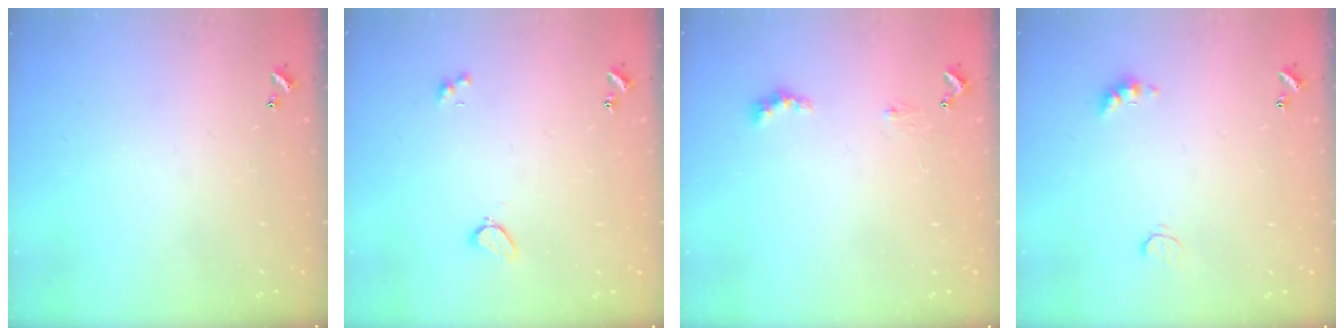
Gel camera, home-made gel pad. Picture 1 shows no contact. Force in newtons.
{"total": 3.1, "press": 3.0, "slide": 0.8}
{"total": 2.0, "press": 1.9, "slide": 0.4}
{"total": 5.1, "press": 5.1, "slide": 0.9}